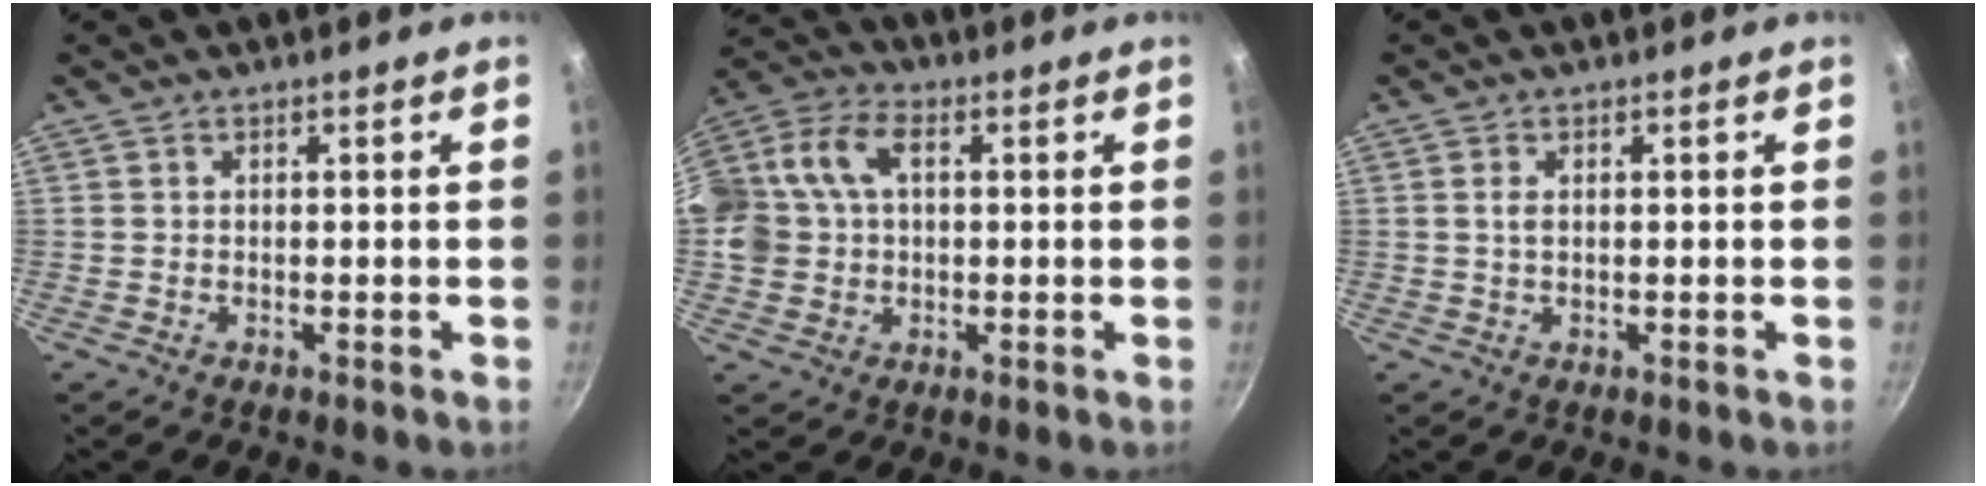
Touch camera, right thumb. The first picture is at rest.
{"total": 15.2, "force": [2.0, 11.2, 10.0], "torque": [-0.210, 0.036, 0.023]}
{"total": 1.6, "force": [0.4, 0.9, 1.3], "torque": [-0.024, 0.001, 0.006]}